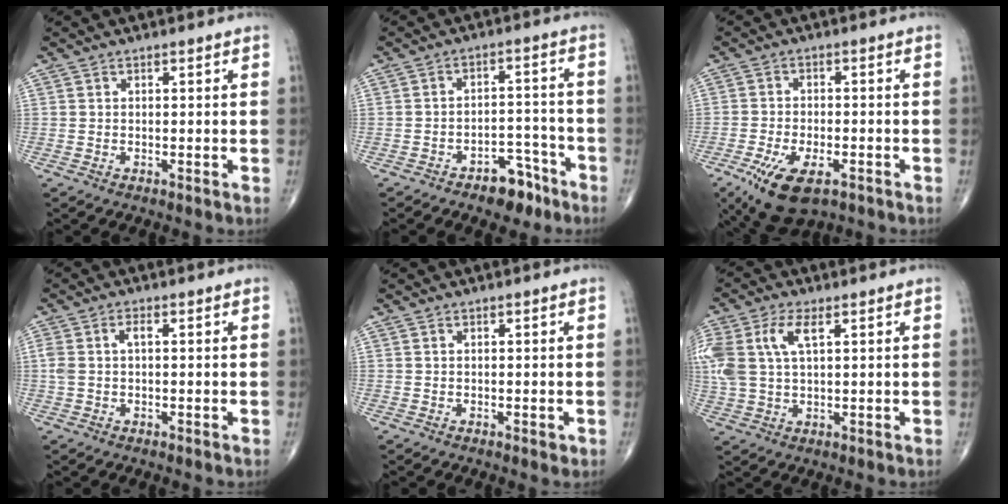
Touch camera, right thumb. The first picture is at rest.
{"total": 7.2, "force": [-4.9, 3.8, 3.6], "torque": [-0.023, 0.046, -0.073]}
{"total": 11.2, "force": [-5.9, 5.1, 8.0], "torque": [-0.146, 0.005, -0.092]}
{"total": 3.1, "force": [0.4, 1.6, 2.7], "torque": [-0.073, 0.013, 0.007]}
{"total": 0.7, "force": [-0.1, 0.4, 0.5], "torque": [-0.002, -0.001, 0.000]}
{"total": 11.3, "force": [3.6, 5.8, 9.0], "torque": [-0.229, 0.011, 0.073]}